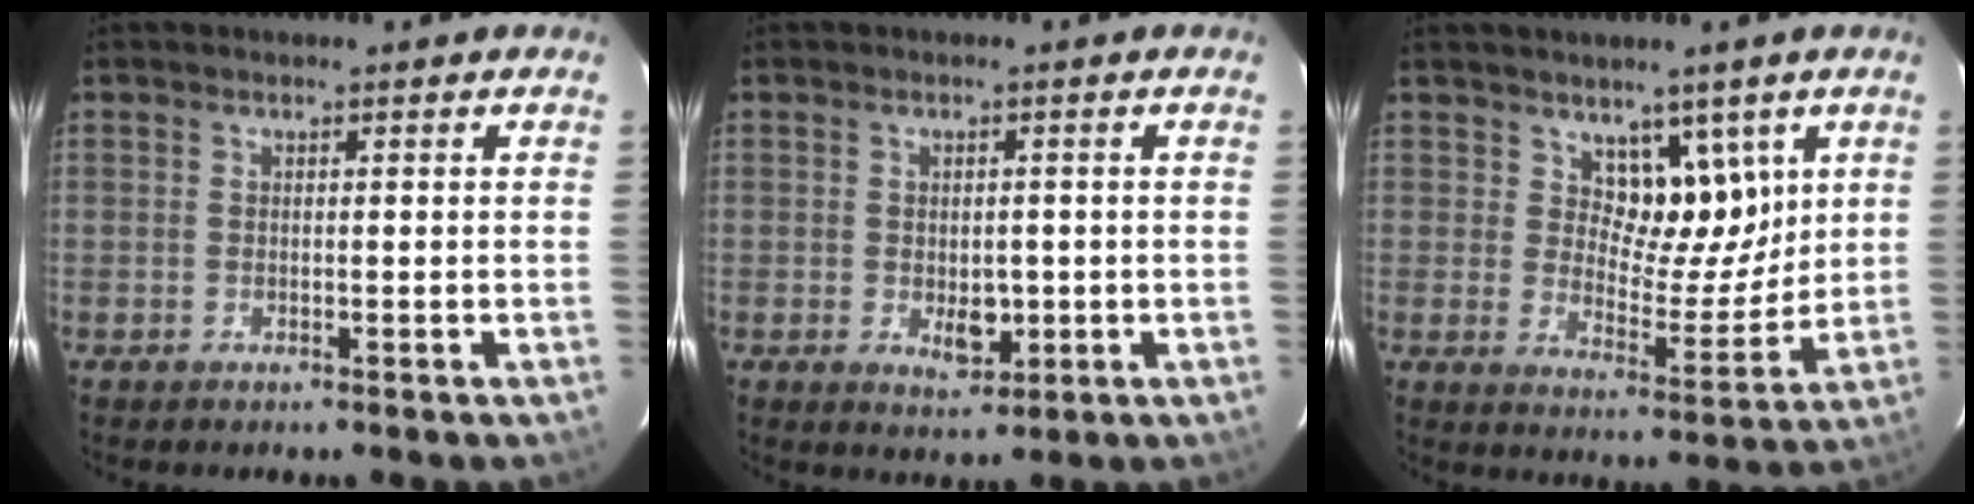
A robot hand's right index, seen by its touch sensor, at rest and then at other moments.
{"total": 3.8, "force": [-0.7, 2.2, 3.0], "torque": [-0.042, -0.004, -0.001]}
{"total": 7.5, "force": [4.1, 4.4, 4.5], "torque": [-0.054, -0.003, 0.074]}